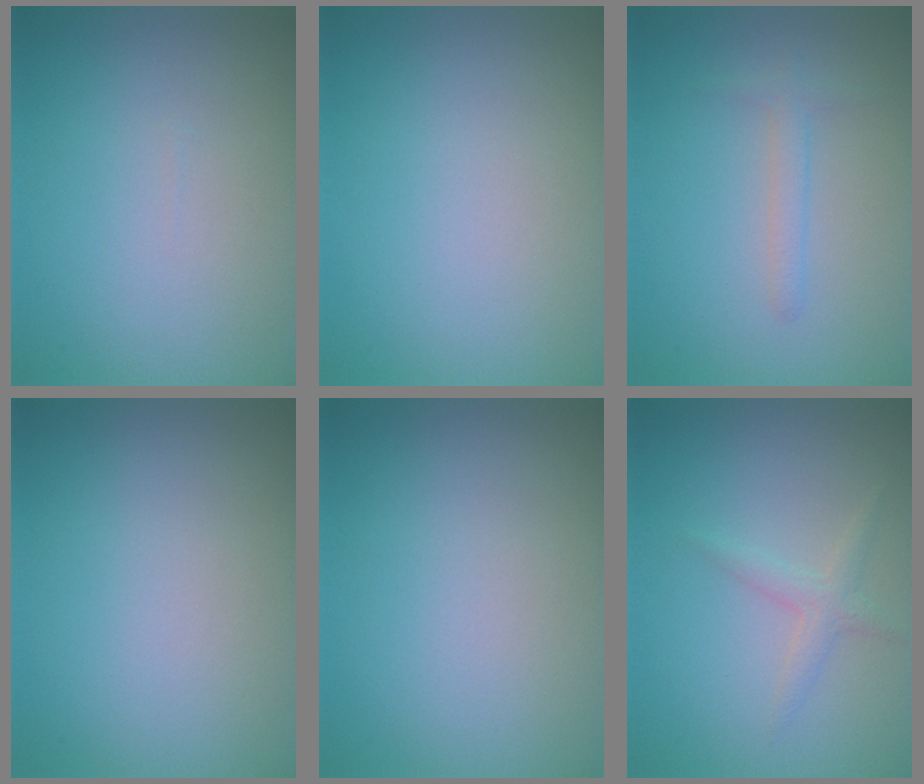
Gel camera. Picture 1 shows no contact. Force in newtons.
{"total": 0.0}
{"total": 1.4, "press": 1.4, "slide": 0.1}
{"total": 0.0}
{"total": 0.0}
{"total": 1.5, "press": 1.5, "slide": 0.0}